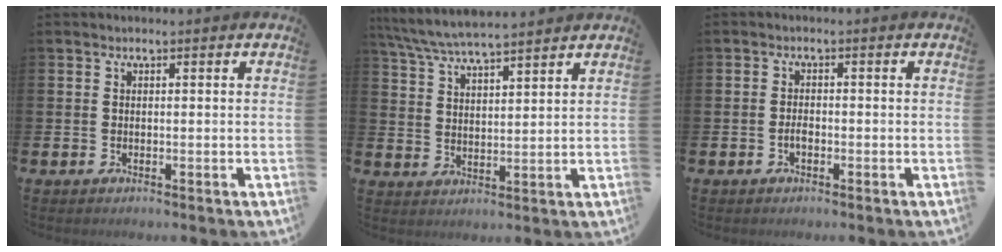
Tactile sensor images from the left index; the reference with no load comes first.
{"total": 6.2, "force": [5.9, 0.5, 1.7], "torque": [-0.054, -0.028, 0.106]}
{"total": 1.4, "force": [-0.6, 0.7, 1.1], "torque": [-0.014, -0.001, -0.013]}